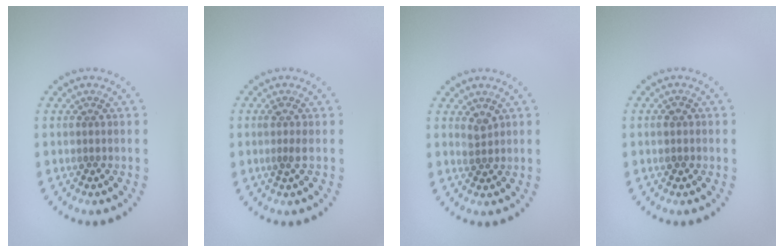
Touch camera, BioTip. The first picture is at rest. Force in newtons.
{"total": 1.3, "press": 0.9, "slide": 0.9}
{"total": 1.1, "press": 0.9, "slide": 0.7}
{"total": 0.9, "press": 0.9, "slide": 0.1}